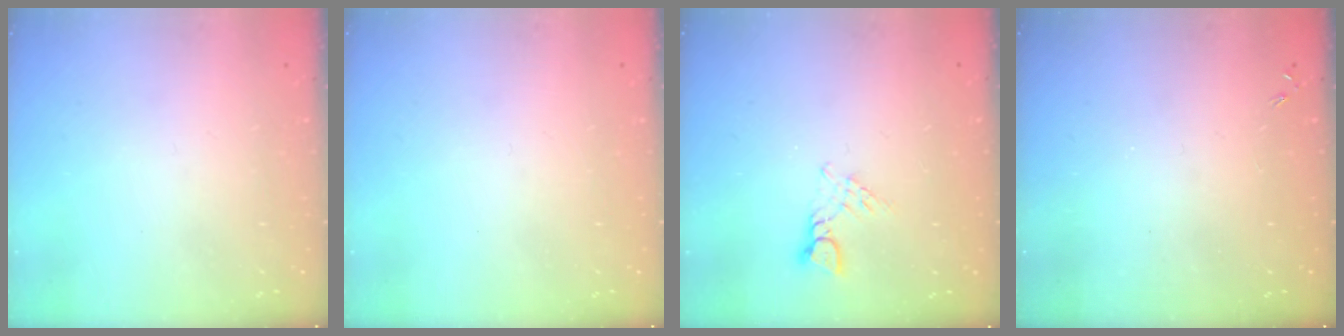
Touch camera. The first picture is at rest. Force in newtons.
{"total": 0.0}
{"total": 3.0, "press": 3.0, "slide": 0.4}
{"total": 0.0}